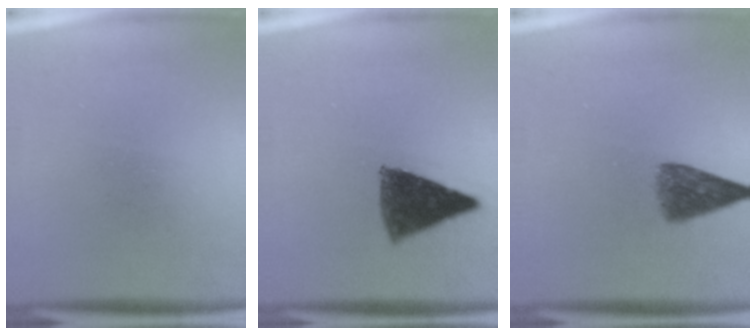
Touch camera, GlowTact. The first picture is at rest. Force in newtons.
{"total": 9.4}
{"total": 5.5}